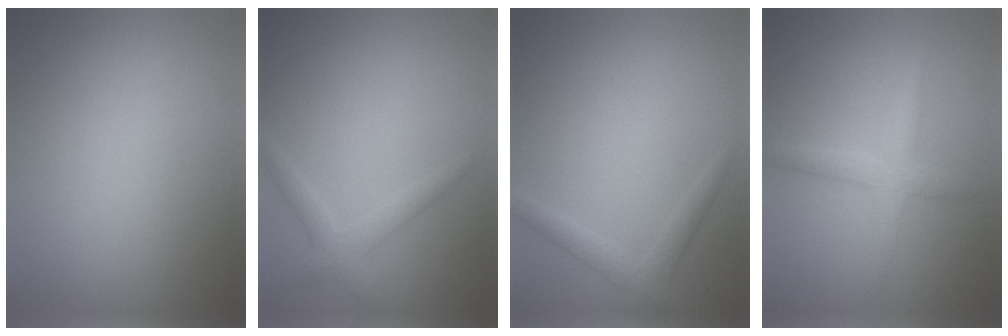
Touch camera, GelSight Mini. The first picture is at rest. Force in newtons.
{"total": 1.9, "press": 1.9, "slide": 0.0}
{"total": 1.9, "press": 1.9, "slide": 0.2}
{"total": 2.3, "press": 2.3, "slide": 0.0}